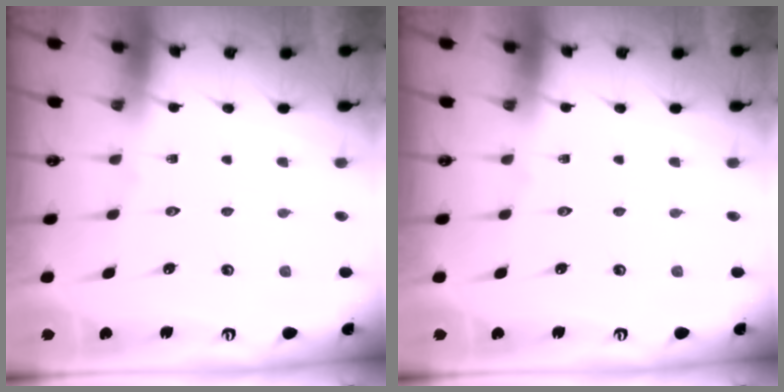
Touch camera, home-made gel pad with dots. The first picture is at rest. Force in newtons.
{"total": 0.0}